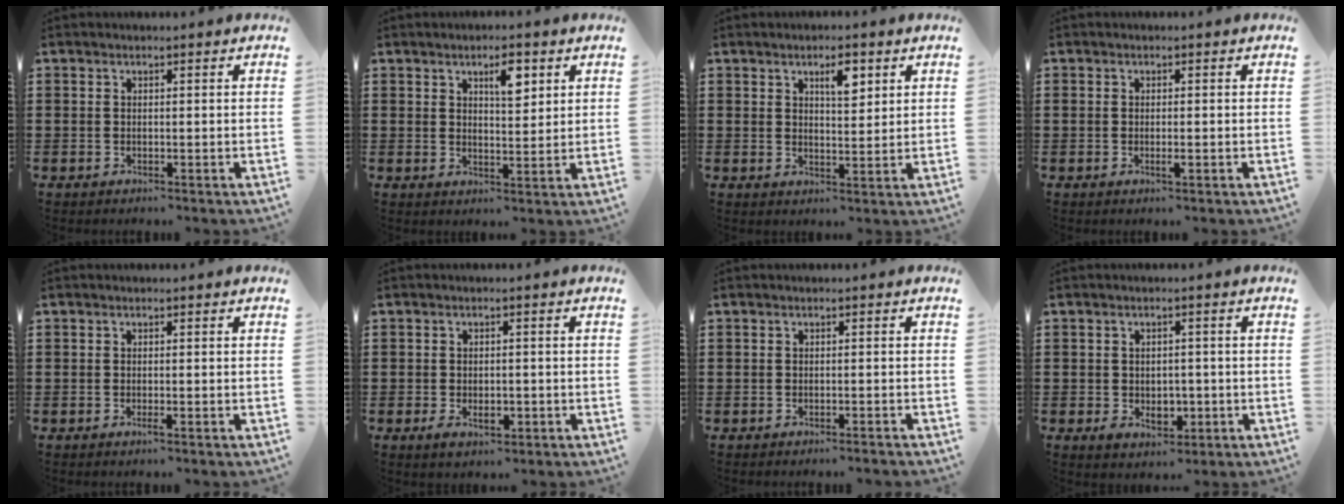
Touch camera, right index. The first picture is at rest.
{"total": 4.7, "force": [2.4, 1.8, 3.7], "torque": [-0.056, 0.000, 0.035]}
{"total": 4.5, "force": [2.5, 2.3, 3.0], "torque": [-0.044, 0.002, 0.037]}
{"total": 1.0, "force": [-0.3, 0.2, 0.9], "torque": [-0.017, -0.004, -0.005]}
{"total": 0.8, "force": [-0.4, 0.0, 0.7], "torque": [-0.013, -0.005, -0.006]}
{"total": 2.7, "force": [-0.8, 1.5, 2.1], "torque": [-0.040, 0.000, -0.015]}
{"total": 0.7, "force": [-0.7, -0.1, 0.2], "torque": [-0.005, 0.000, -0.015]}
{"total": 3.5, "force": [-0.7, 2.6, 2.1], "torque": [-0.028, -0.002, -0.016]}